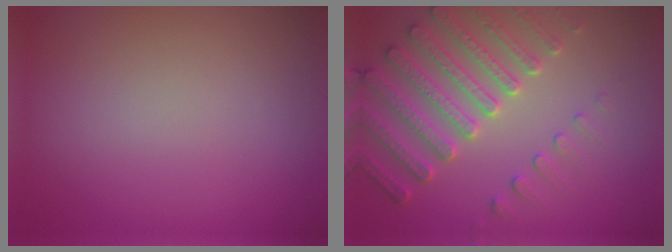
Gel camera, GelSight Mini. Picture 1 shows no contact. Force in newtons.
{"total": 5.2, "press": 4.7, "slide": 2.2}